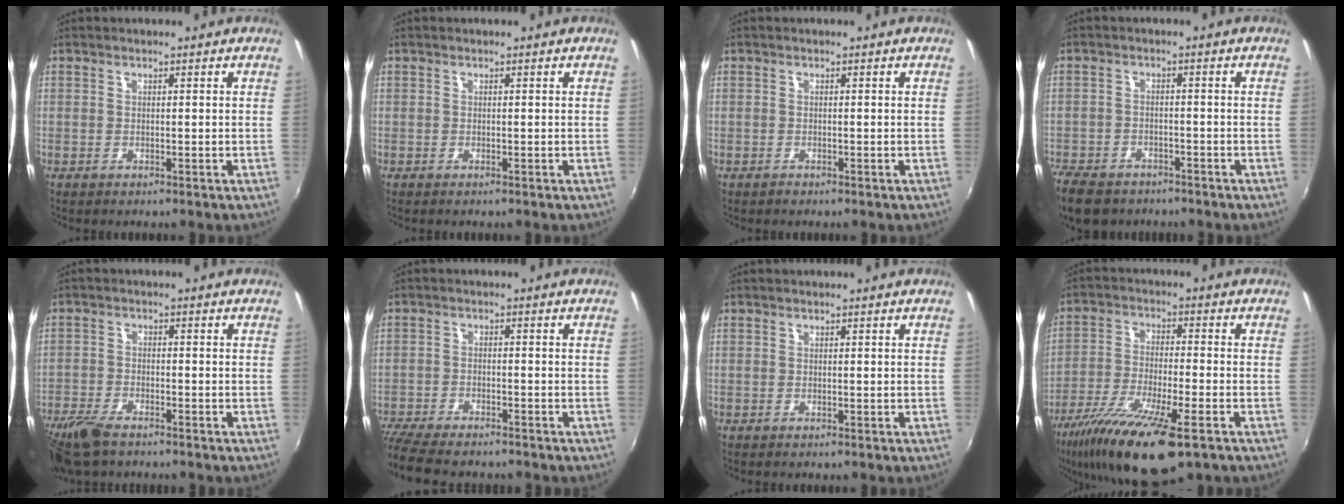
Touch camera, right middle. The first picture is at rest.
{"total": 0.0}
{"total": 0.6, "force": [-0.5, 0.3, 0.0], "torque": [-0.002, 0.000, -0.010]}
{"total": 11.2, "force": [-8.4, 6.1, 4.3], "torque": [-0.127, -0.016, -0.141]}
{"total": 9.1, "force": [-7.0, 3.1, 4.8], "torque": [-0.129, -0.027, -0.137]}
{"total": 11.1, "force": [-9.7, 2.6, 4.8], "torque": [-0.123, -0.036, -0.167]}
{"total": 0.0}
{"total": 17.7, "force": [-11.6, 3.6, 12.8], "torque": [-0.254, -0.053, -0.208]}